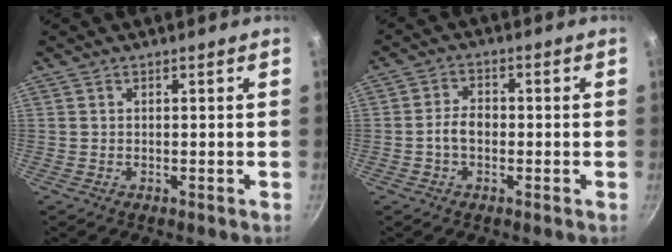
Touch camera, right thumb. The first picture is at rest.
{"total": 4.0, "force": [-0.9, 2.8, 2.8], "torque": [-0.040, 0.020, -0.020]}